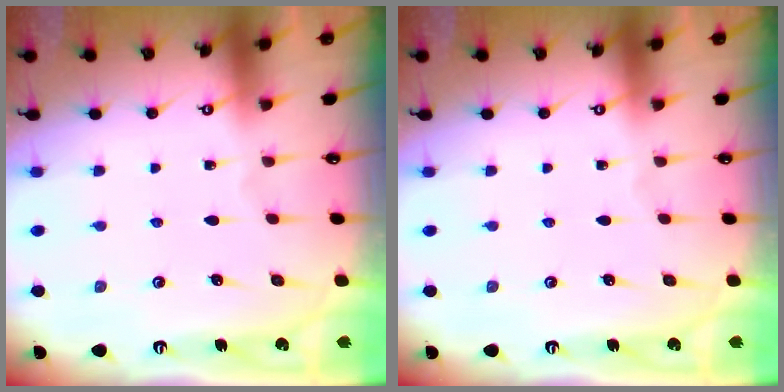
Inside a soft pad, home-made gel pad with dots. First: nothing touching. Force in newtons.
{"total": 0.0}